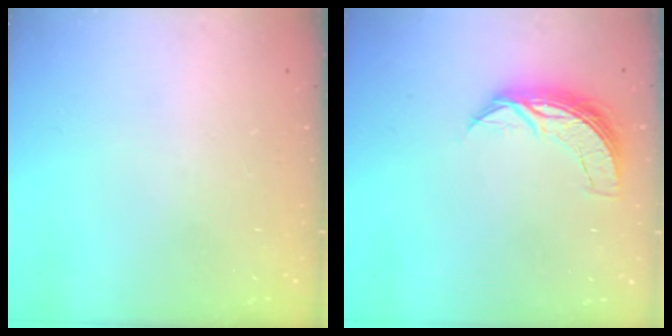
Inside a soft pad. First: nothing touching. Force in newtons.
{"total": 7.1, "press": 7.1, "slide": 0.4}